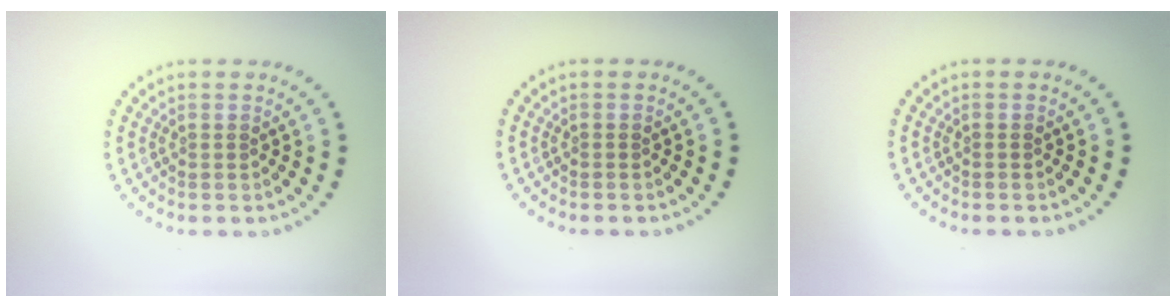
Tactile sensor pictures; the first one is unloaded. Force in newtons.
{"total": 0.0}
{"total": 0.0}